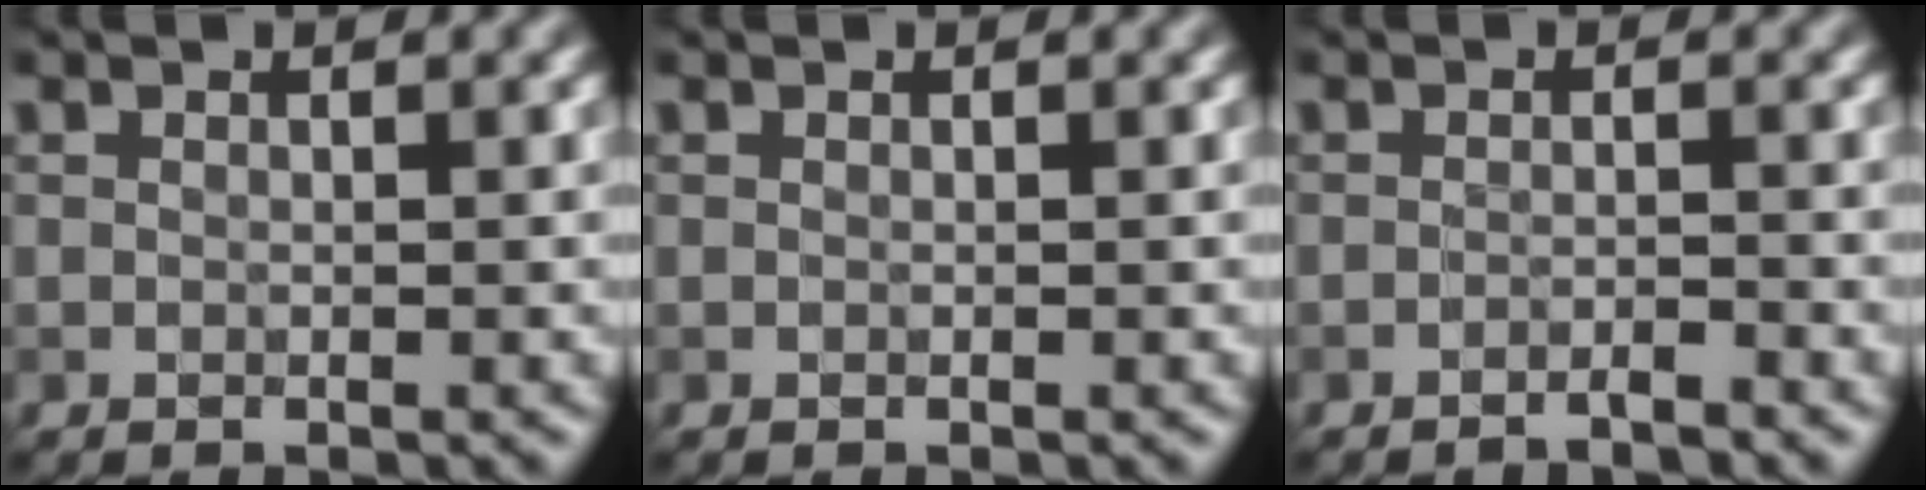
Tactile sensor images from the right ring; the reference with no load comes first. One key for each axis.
{"total": 0.0}
{"total": 1.2, "fx": -1.1, "fy": 0.1, "fz": 0.6, "tx": -0.006, "ty": 0.002, "tz": -0.021}